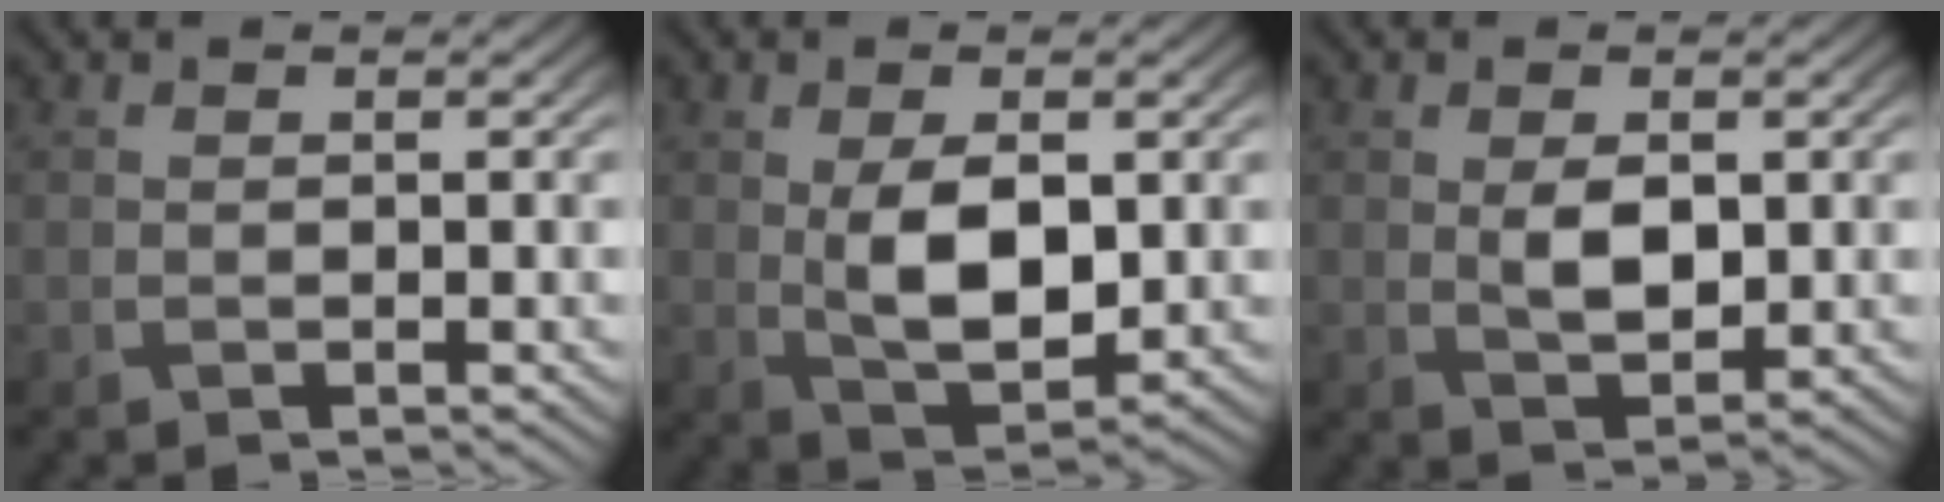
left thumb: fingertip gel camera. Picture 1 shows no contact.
{"total": 7.1, "force": [0.3, 3.7, 6.0], "torque": [-0.122, -0.009, 0.012]}
{"total": 3.7, "force": [0.4, 2.0, 3.1], "torque": [-0.064, -0.006, 0.012]}